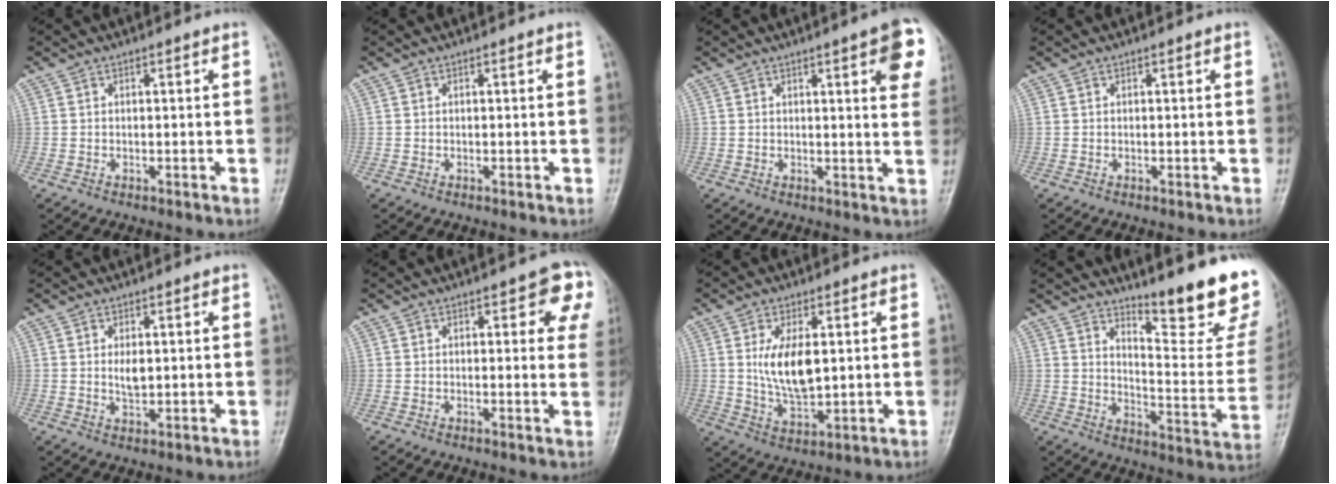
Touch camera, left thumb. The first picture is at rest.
{"total": 0.0}
{"total": 9.5, "force": [4.2, 1.9, 8.3], "torque": [-0.080, -0.011, 0.044]}
{"total": 0.0}
{"total": 2.9, "force": [0.7, 1.5, 2.5], "torque": [-0.037, -0.008, 0.013]}
{"total": 7.1, "force": [3.1, 3.3, 5.5], "torque": [-0.019, -0.005, 0.024]}
{"total": 9.2, "force": [1.7, 4.5, 7.9], "torque": [-0.135, -0.020, 0.040]}
{"total": 19.5, "force": [14.3, 3.5, 12.8], "torque": [-0.148, -0.123, 0.199]}